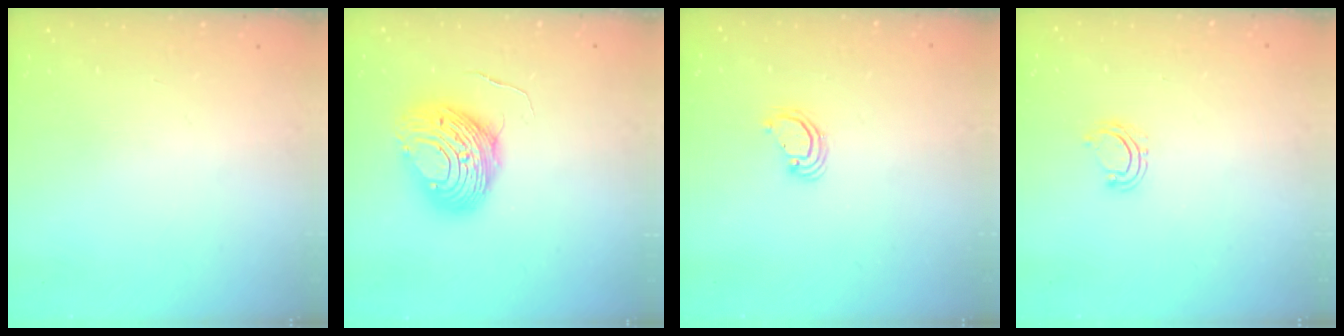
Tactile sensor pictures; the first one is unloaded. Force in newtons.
{"total": 11.8, "press": 11.7, "slide": 1.2}
{"total": 3.6, "press": 3.6, "slide": 0.3}
{"total": 6.0, "press": 5.8, "slide": 1.6}